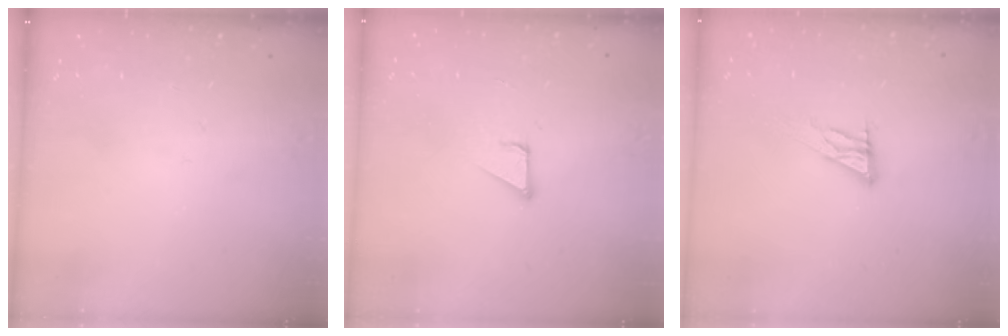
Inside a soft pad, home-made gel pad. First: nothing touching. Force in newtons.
{"total": 2.1, "press": 2.1, "slide": 0.0}
{"total": 9.2, "press": 9.1, "slide": 0.7}